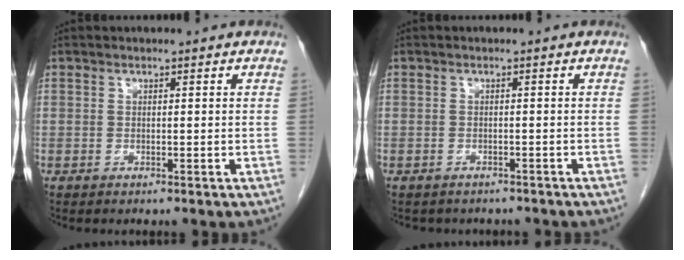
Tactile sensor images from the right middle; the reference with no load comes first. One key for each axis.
{"total": 4.8, "fx": -4.2, "fy": 2.1, "fz": 1.0, "tx": -0.016, "ty": 0.005, "tz": -0.045}